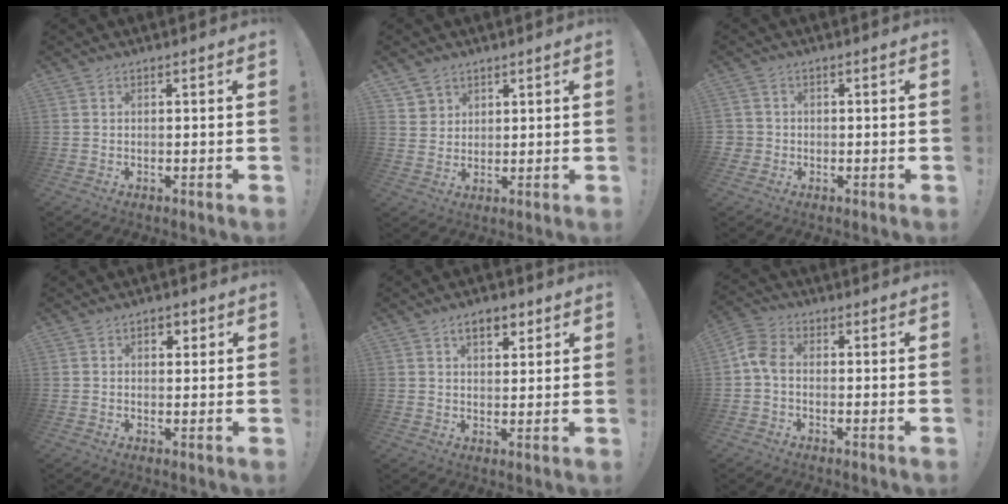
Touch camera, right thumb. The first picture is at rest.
{"total": 4.4, "force": [2.9, 3.2, 0.1], "torque": [-0.002, -0.022, 0.056]}
{"total": 2.5, "force": [-0.3, 2.4, 0.5], "torque": [-0.010, 0.006, -0.004]}
{"total": 3.0, "force": [1.1, 2.3, 1.6], "torque": [-0.018, 0.003, 0.016]}
{"total": 6.4, "force": [3.5, 3.5, 4.0], "torque": [-0.053, -0.007, 0.059]}
{"total": 6.4, "force": [-0.7, 4.2, 4.8], "torque": [-0.108, 0.012, -0.009]}